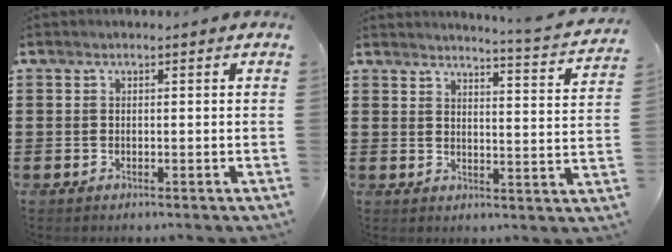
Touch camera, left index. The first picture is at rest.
{"total": 3.7, "force": [3.4, -1.1, 0.8], "torque": [-0.025, -0.037, 0.053]}